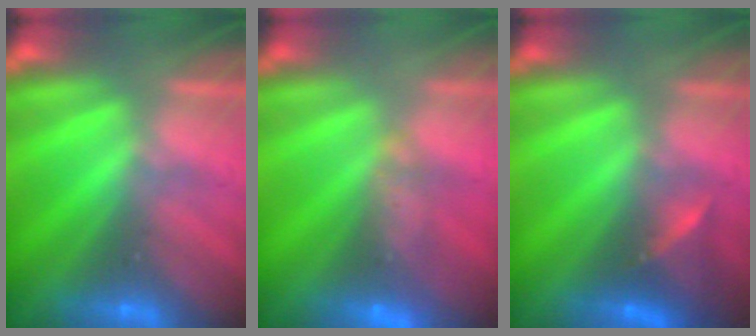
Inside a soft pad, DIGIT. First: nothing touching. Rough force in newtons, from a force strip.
{"total": 6.3}
{"total": 2.2}